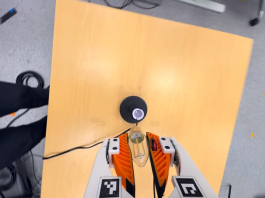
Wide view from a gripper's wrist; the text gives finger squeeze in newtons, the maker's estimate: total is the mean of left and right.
{"total": 22.9, "left": 26.0, "right": 19.8}